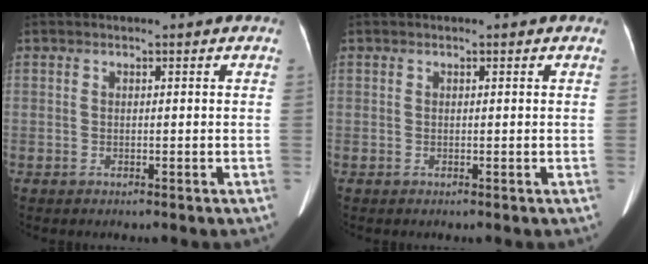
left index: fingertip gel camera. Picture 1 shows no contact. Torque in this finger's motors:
{"motor_torque": [0.08, -0.08, 0.04, -0.01]}